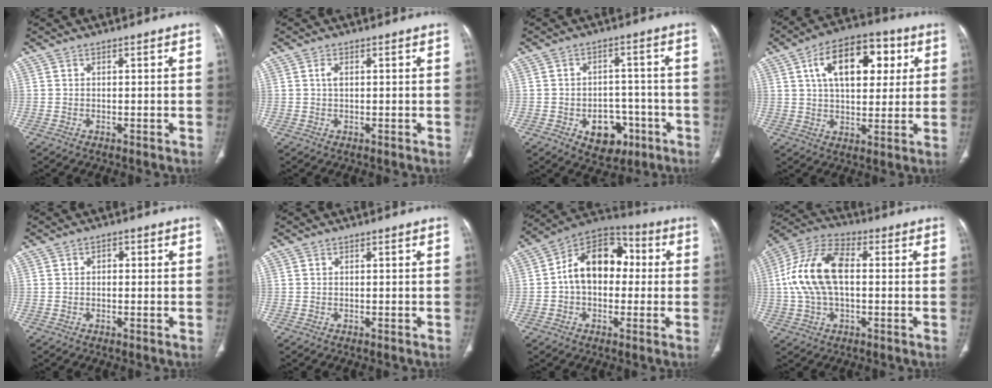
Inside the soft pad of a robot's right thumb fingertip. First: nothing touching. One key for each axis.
{"total": 1.3, "fx": 0.3, "fy": 0.7, "fz": 1.1, "tx": -0.022, "ty": 0.003, "tz": 0.006}
{"total": 9.2, "fx": -3.9, "fy": 6.6, "fz": 5.1, "tx": -0.034, "ty": 0.032, "tz": -0.043}
{"total": 16.6, "fx": 5.4, "fy": 9.2, "fz": 12.7, "tx": -0.166, "ty": 0.005, "tz": 0.081}
{"total": 1.3, "fx": 0.1, "fy": 0.9, "fz": 0.8, "tx": -0.004, "ty": 0.006, "tz": -0.003}
{"total": 0.0}
{"total": 14.8, "fx": 0.9, "fy": 10.2, "fz": 10.7, "tx": -0.137, "ty": 0.039, "tz": 0.000}
{"total": 15.3, "fx": 0.7, "fy": 8.5, "fz": 12.7, "tx": -0.256, "ty": 0.032, "tz": 0.007}